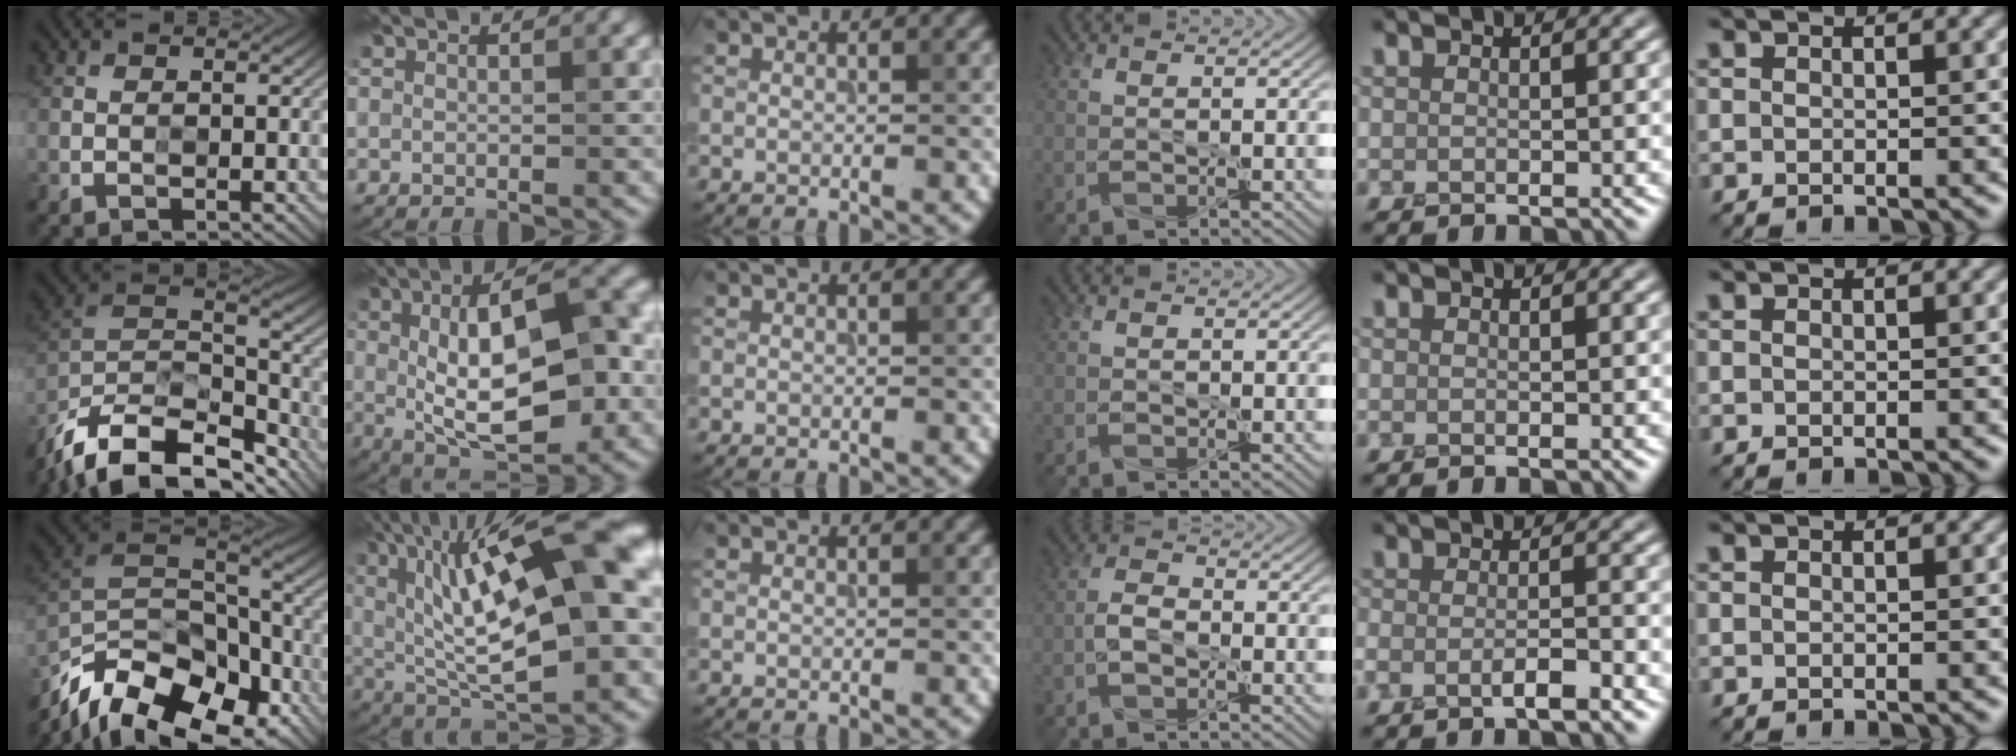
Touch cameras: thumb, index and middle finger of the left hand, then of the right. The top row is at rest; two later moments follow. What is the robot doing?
{"motion": "peel", "object": "sticker"}